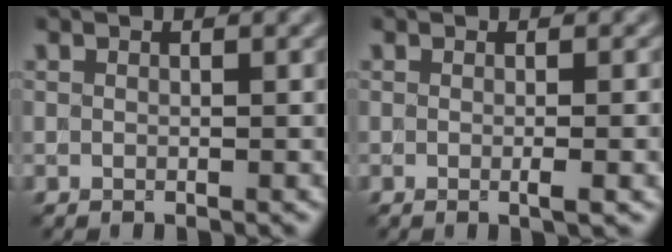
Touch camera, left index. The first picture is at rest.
{"total": 2.6, "force": [-0.2, 0.8, 2.5], "torque": [-0.027, -0.002, -0.005]}